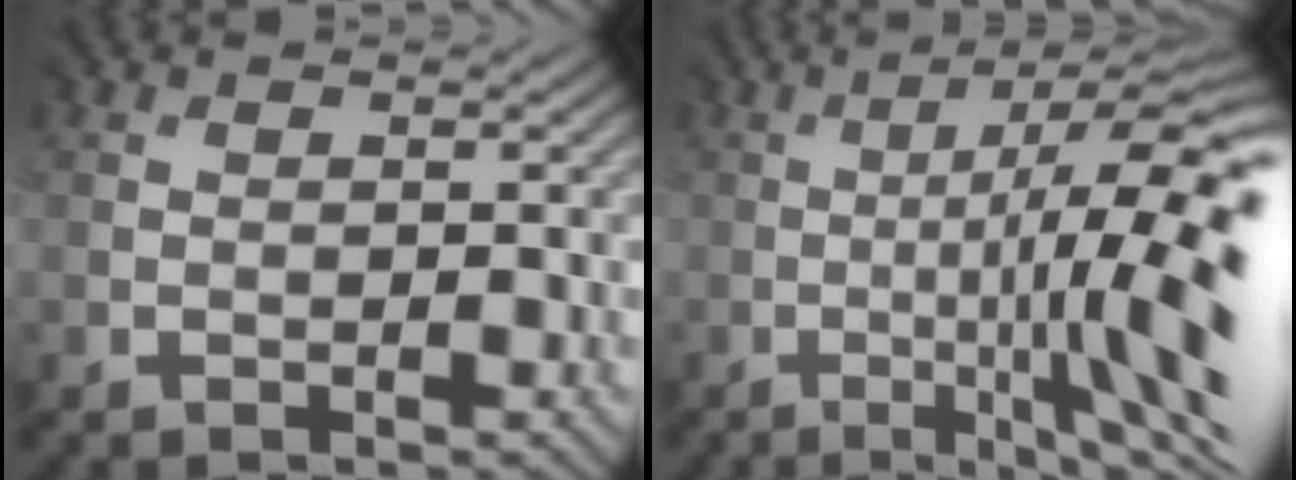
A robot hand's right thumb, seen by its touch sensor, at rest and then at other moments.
{"total": 14.3, "force": [-2.2, 2.5, 14.0], "torque": [-0.189, -0.006, -0.012]}